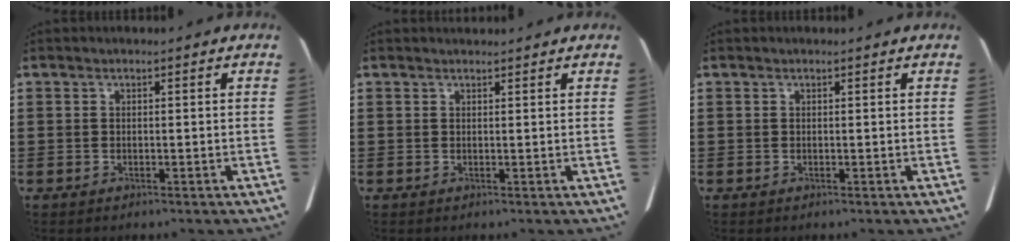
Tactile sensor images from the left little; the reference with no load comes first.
{"total": 0.7, "force": [0.7, 0.1, 0.1], "torque": [0.005, -0.001, 0.012]}
{"total": 0.0}